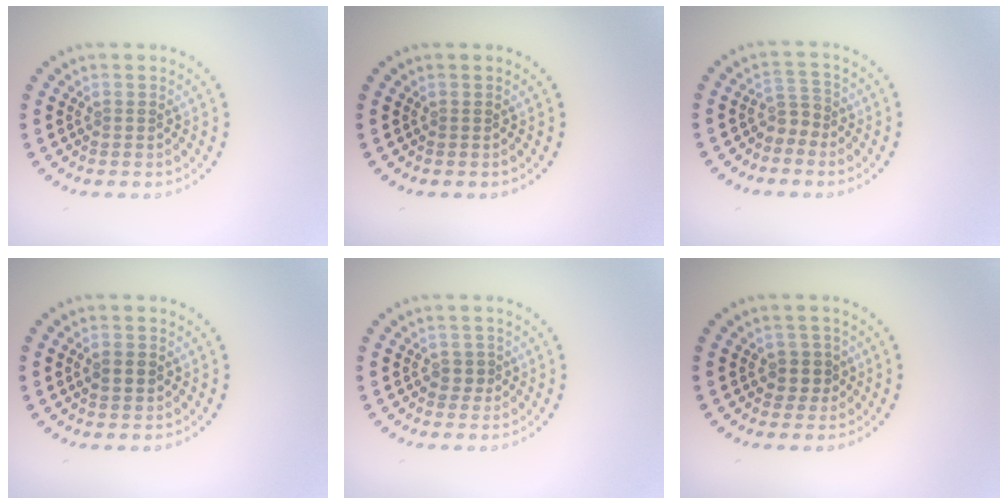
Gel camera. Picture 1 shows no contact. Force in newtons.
{"total": 0.0}
{"total": 2.0, "press": 1.3, "slide": 1.5}
{"total": 1.9, "press": 1.9, "slide": 0.1}
{"total": 1.0, "press": 0.8, "slide": 0.7}
{"total": 2.1, "press": 1.9, "slide": 1.1}